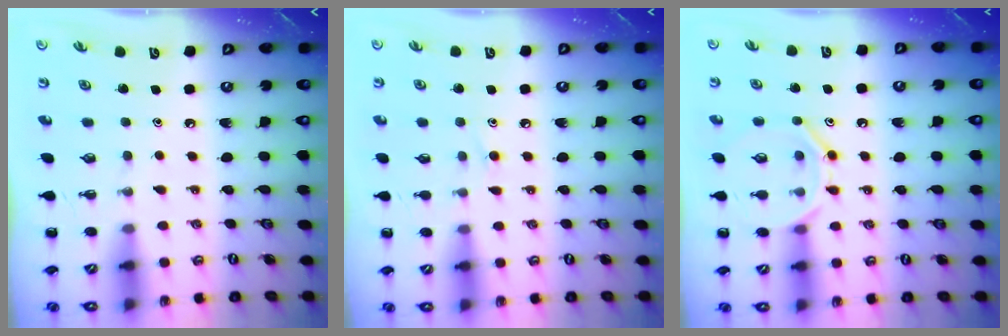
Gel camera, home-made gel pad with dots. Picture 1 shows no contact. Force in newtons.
{"total": 7.1, "press": 6.7, "slide": 2.3}
{"total": 11.9, "press": 11.9, "slide": 0.6}